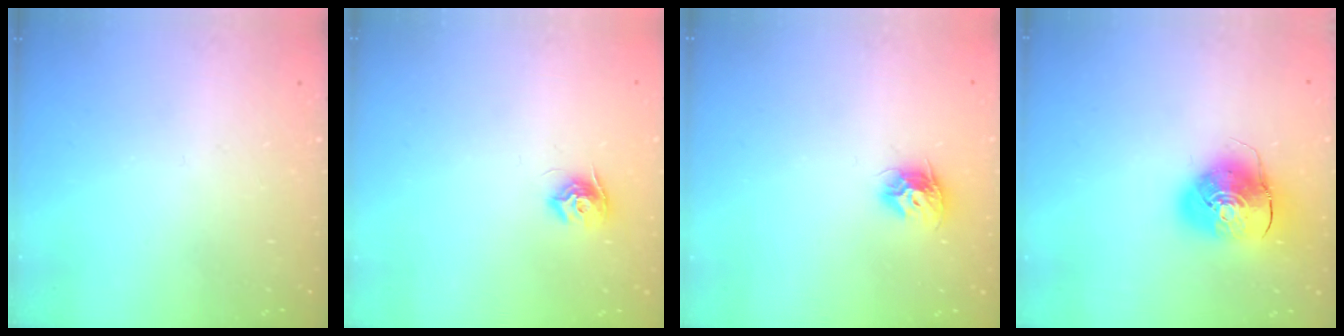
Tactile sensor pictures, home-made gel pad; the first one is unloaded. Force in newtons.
{"total": 8.7, "press": 8.7, "slide": 0.1}
{"total": 8.9, "press": 8.9, "slide": 0.1}
{"total": 10.4, "press": 10.2, "slide": 1.7}